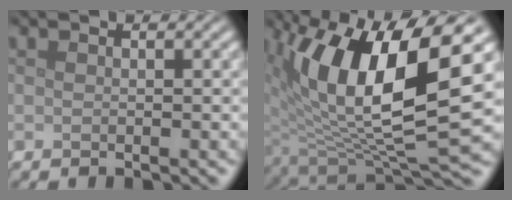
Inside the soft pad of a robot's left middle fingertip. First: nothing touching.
{"total": 13.5, "force": [4.0, 4.8, 12.0], "torque": [-0.219, -0.007, 0.076]}